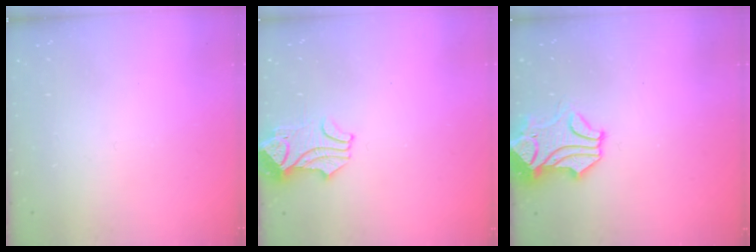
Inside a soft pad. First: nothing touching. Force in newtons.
{"total": 1.6, "press": 1.1, "slide": 1.1}
{"total": 1.5, "press": 0.8, "slide": 1.3}